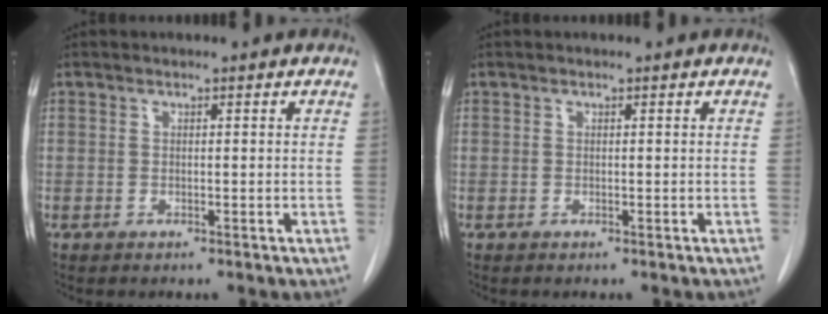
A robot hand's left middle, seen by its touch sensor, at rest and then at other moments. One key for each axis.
{"total": 0.0}